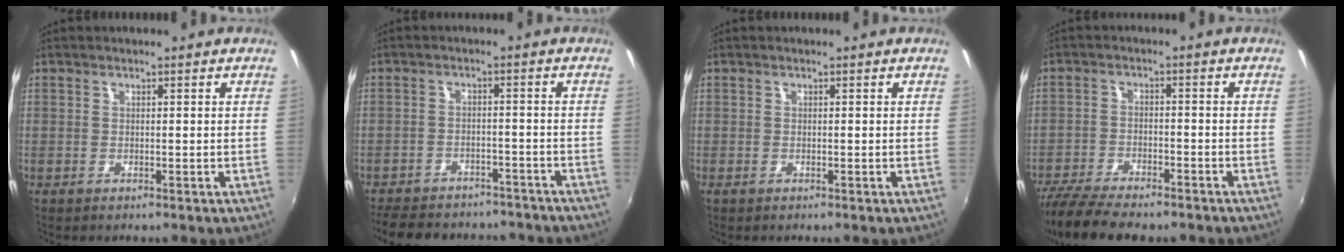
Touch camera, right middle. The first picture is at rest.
{"total": 17.5, "force": [-14.9, 6.5, 6.6], "torque": [-0.152, -0.001, -0.197]}
{"total": 0.0}
{"total": 11.6, "force": [-9.9, 2.6, 5.5], "torque": [-0.134, -0.031, -0.172]}